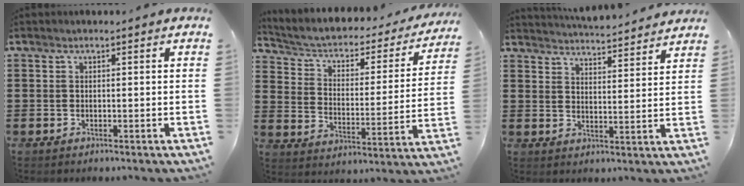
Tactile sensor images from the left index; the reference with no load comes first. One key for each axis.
{"total": 3.0, "fx": 1.8, "fy": 1.8, "fz": 1.6, "tx": -0.045, "ty": -0.020, "tz": 0.019}
{"total": 4.3, "fx": 4.3, "fy": -0.4, "fz": 0.1, "tx": -0.020, "ty": -0.030, "tz": 0.073}